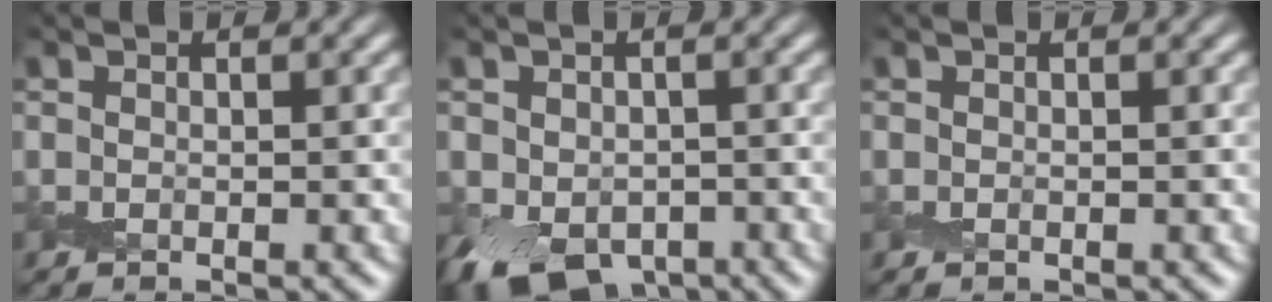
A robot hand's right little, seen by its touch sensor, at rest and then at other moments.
{"total": 6.9, "force": [-3.2, 4.6, 3.9], "torque": [-0.067, -0.027, -0.046]}
{"total": 0.0}